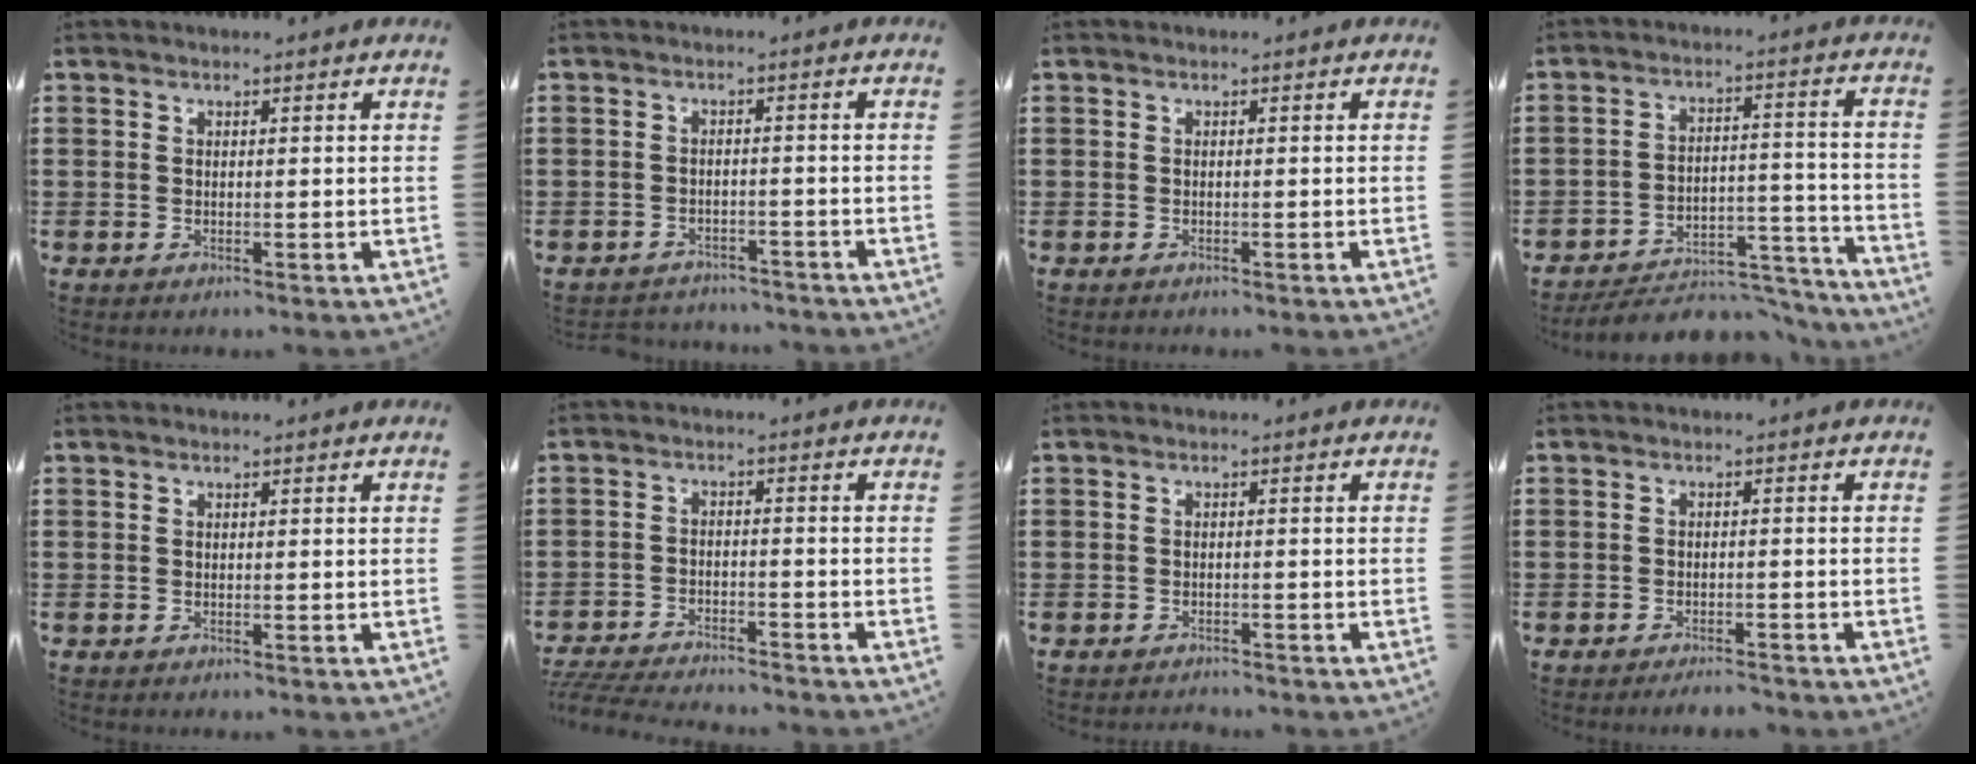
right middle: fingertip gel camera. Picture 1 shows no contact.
{"total": 2.3, "force": [-2.3, 0.4, -0.3], "torque": [-0.002, -0.002, -0.051]}
{"total": 0.0}
{"total": 6.2, "force": [-5.8, 1.4, 1.7], "torque": [-0.021, 0.017, -0.112]}
{"total": 0.0}
{"total": 4.8, "force": [-4.7, 0.2, 0.8], "torque": [-0.024, -0.001, -0.098]}
{"total": 1.0, "force": [-1.0, 0.1, 0.0], "torque": [-0.002, 0.001, -0.022]}
{"total": 2.2, "force": [-2.2, 0.1, 0.0], "torque": [-0.007, -0.001, -0.046]}